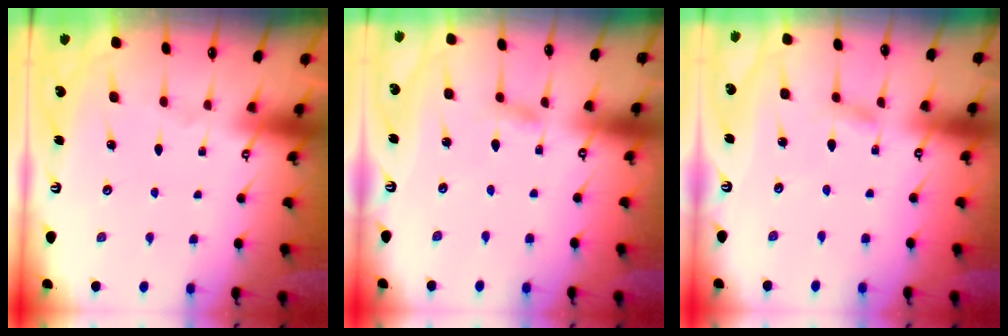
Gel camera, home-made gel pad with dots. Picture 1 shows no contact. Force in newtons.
{"total": 1.8, "press": 1.7, "slide": 0.2}
{"total": 2.1, "press": 2.1, "slide": 0.1}